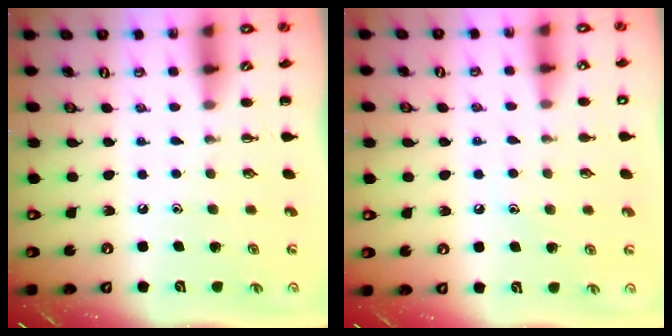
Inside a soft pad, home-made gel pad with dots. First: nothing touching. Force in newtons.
{"total": 7.7, "press": 7.5, "slide": 1.7}